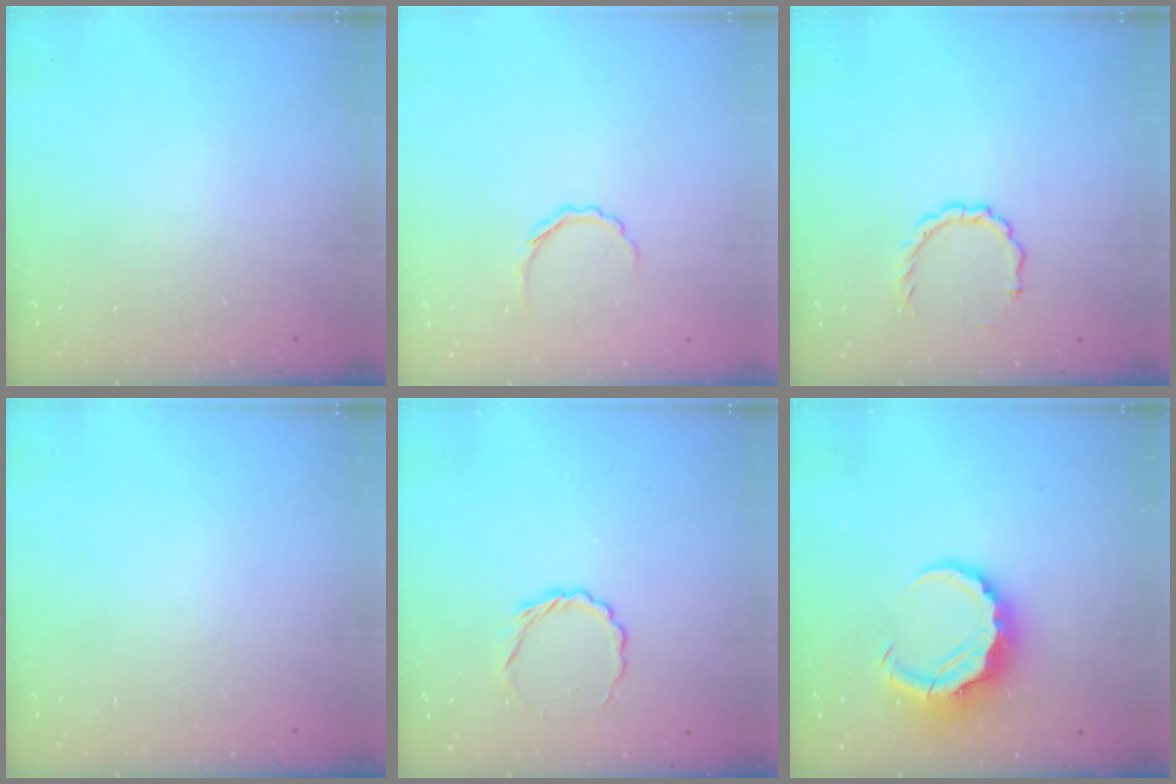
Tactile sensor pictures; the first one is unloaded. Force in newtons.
{"total": 3.8, "press": 3.7, "slide": 0.7}
{"total": 5.6, "press": 5.5, "slide": 1.3}
{"total": 0.0}
{"total": 4.2, "press": 4.0, "slide": 1.3}
{"total": 8.4, "press": 8.3, "slide": 1.3}